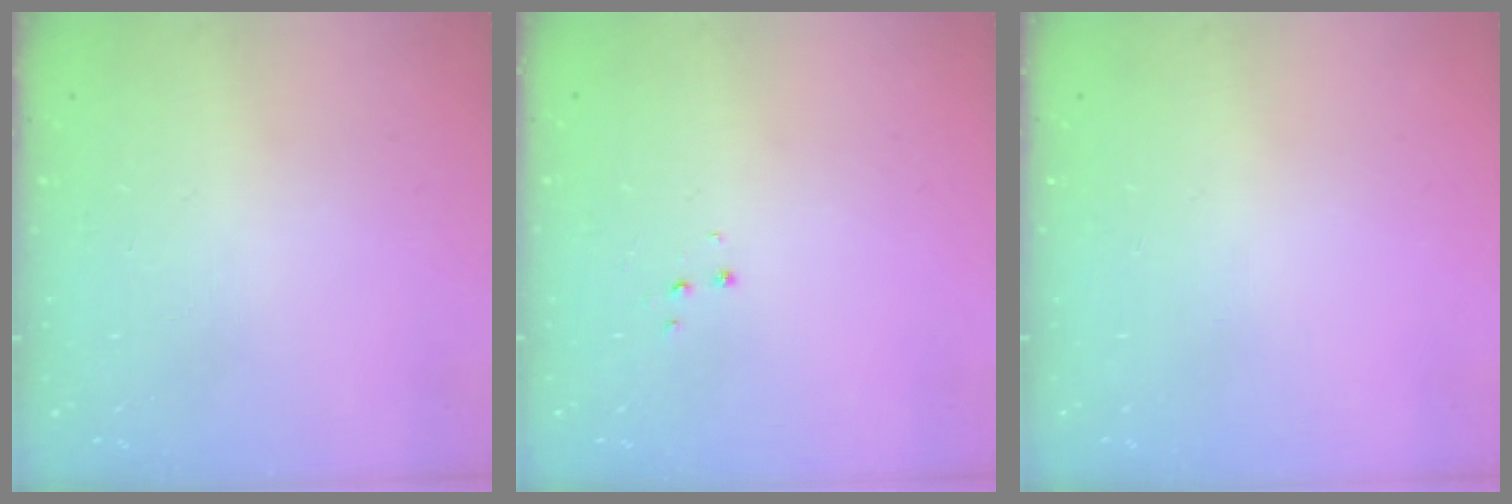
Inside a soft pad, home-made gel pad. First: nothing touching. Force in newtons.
{"total": 3.5, "press": 3.4, "slide": 0.5}
{"total": 0.0}